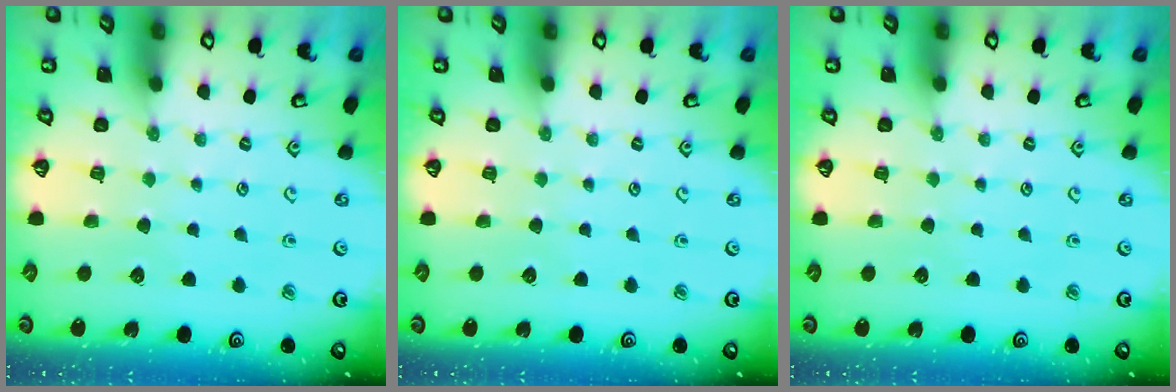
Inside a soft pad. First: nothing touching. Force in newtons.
{"total": 0.0}
{"total": 0.0}